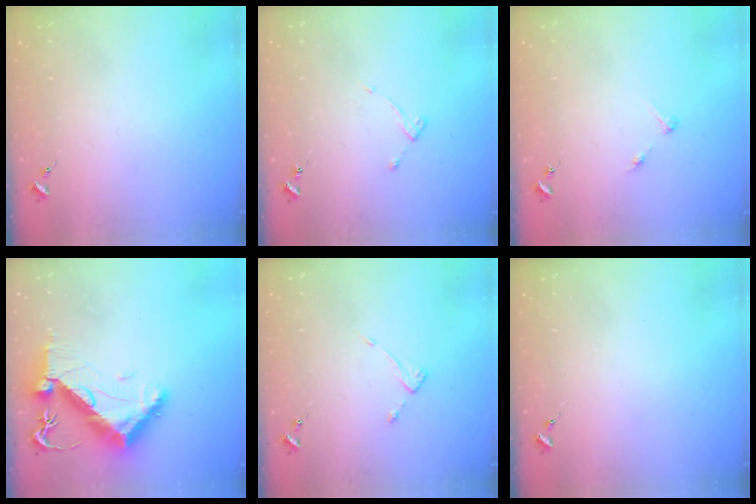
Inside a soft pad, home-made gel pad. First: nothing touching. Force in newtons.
{"total": 3.6, "press": 3.6, "slide": 0.5}
{"total": 2.8, "press": 2.8, "slide": 0.3}
{"total": 12.1, "press": 12.0, "slide": 1.7}
{"total": 2.6, "press": 2.6, "slide": 0.3}
{"total": 0.0}